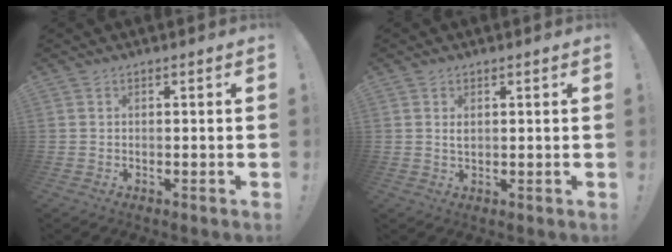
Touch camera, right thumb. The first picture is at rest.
{"total": 1.3, "force": [0.5, 0.8, 0.9], "torque": [-0.008, -0.004, 0.007]}